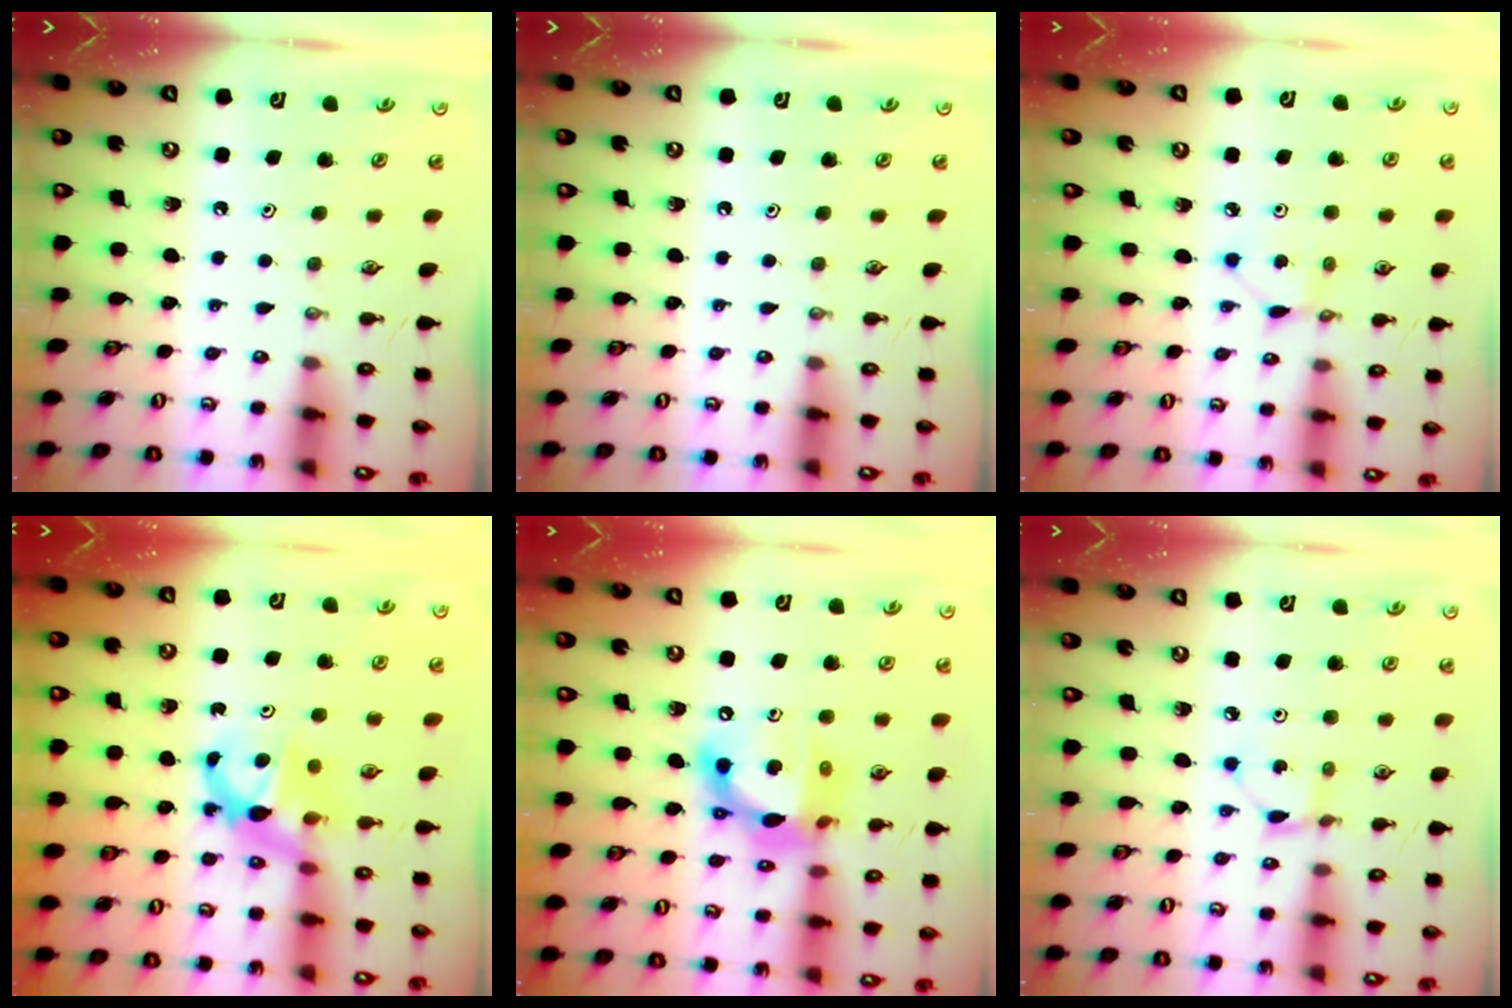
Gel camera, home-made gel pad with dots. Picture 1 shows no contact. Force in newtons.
{"total": 0.0}
{"total": 2.8, "press": 2.8, "slide": 0.3}
{"total": 6.4, "press": 6.4, "slide": 0.4}
{"total": 14.4, "press": 14.4, "slide": 1.5}
{"total": 2.6, "press": 2.6, "slide": 0.3}